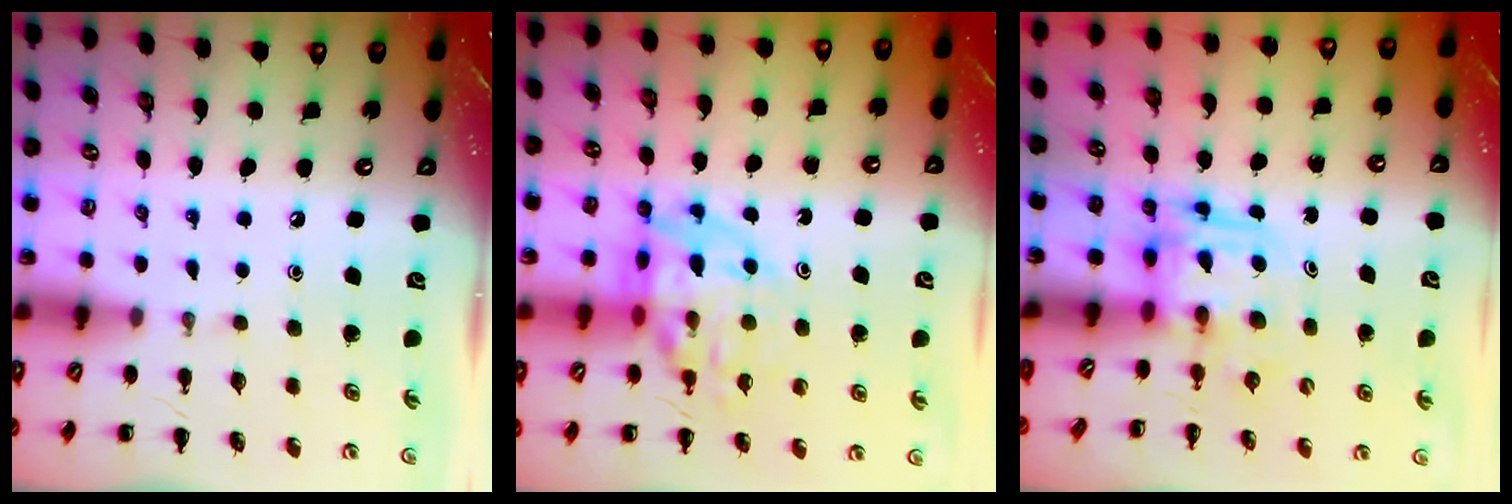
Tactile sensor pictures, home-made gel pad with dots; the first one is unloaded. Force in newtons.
{"total": 15.1, "press": 14.7, "slide": 3.3}
{"total": 3.6, "press": 3.5, "slide": 0.6}